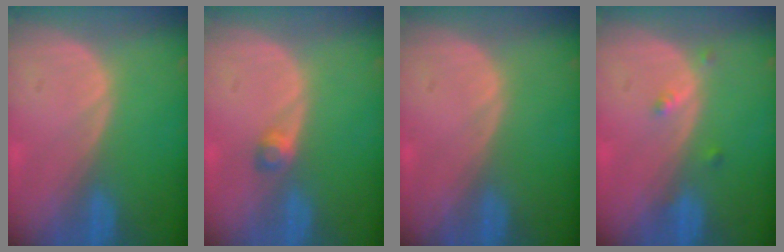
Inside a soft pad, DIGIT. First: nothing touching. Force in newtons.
{"total": 2.0, "press": 1.7, "slide": 1.1}
{"total": 0.0}
{"total": 1.9, "press": 1.5, "slide": 1.0}